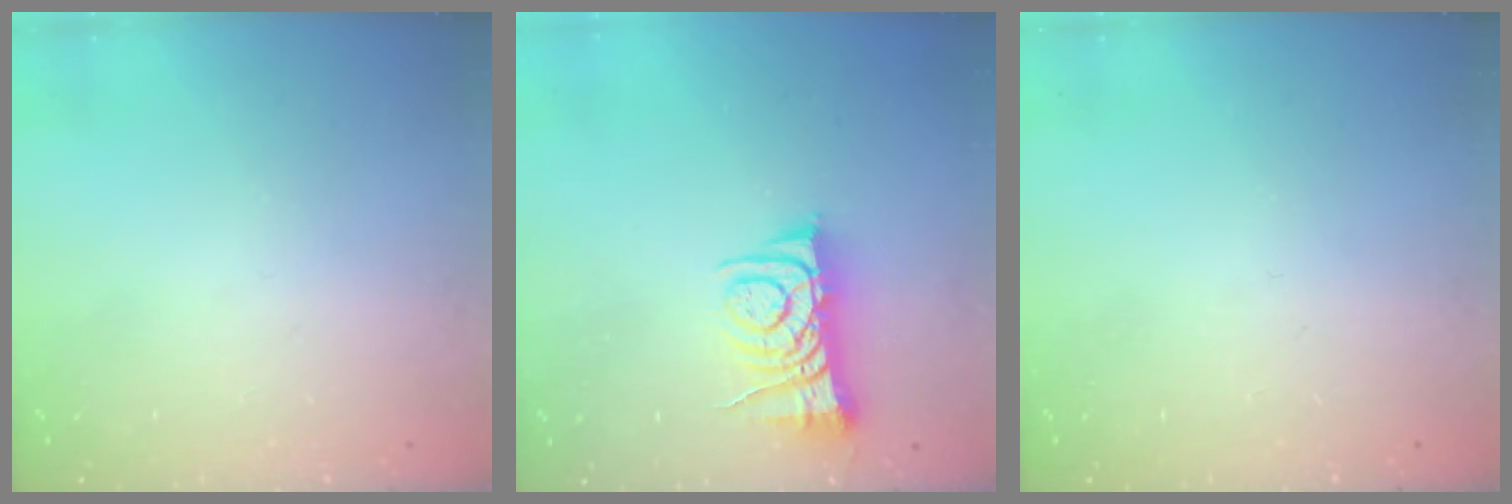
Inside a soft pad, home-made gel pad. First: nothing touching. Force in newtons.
{"total": 7.0, "press": 7.0, "slide": 0.9}
{"total": 0.0}